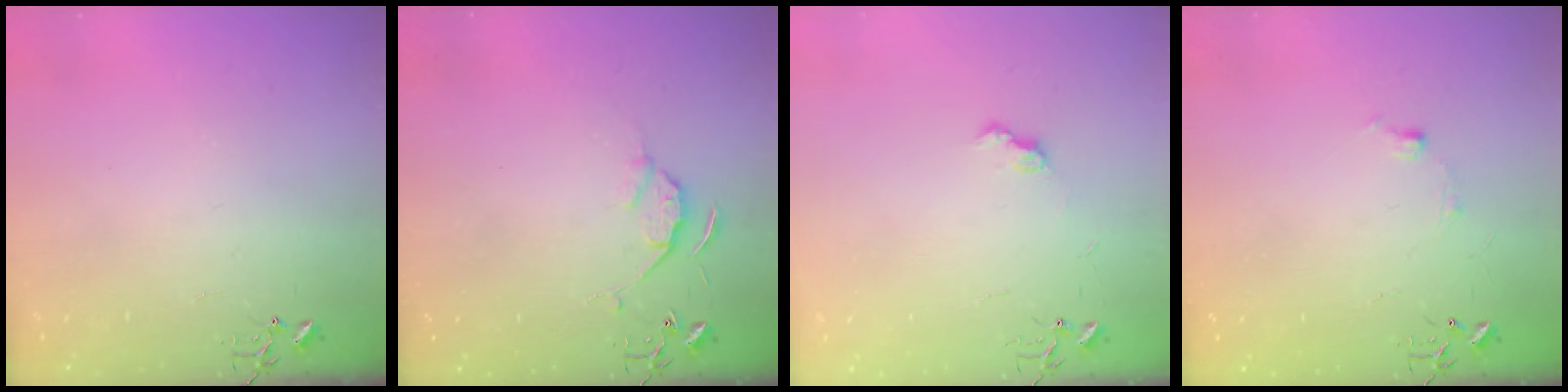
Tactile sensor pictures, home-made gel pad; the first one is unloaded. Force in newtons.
{"total": 5.7, "press": 5.7, "slide": 0.8}
{"total": 6.4, "press": 6.4, "slide": 0.8}
{"total": 5.8, "press": 5.7, "slide": 0.7}